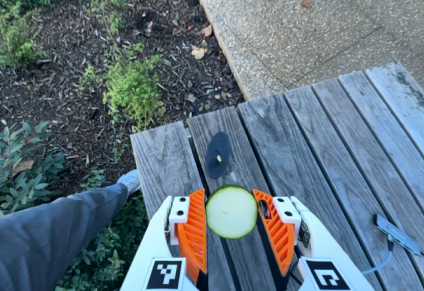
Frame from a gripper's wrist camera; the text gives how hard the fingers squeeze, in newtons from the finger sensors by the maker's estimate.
{"total": 9.7, "left": 9.3, "right": 10.1}